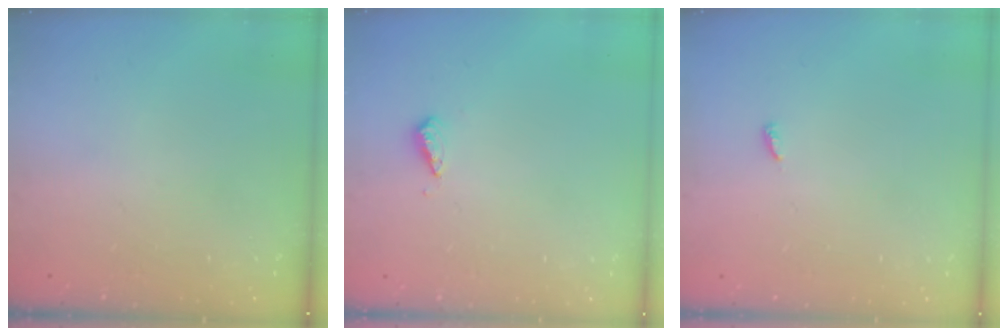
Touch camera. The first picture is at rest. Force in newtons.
{"total": 2.8, "press": 2.8, "slide": 0.7}
{"total": 2.5, "press": 2.5, "slide": 0.2}